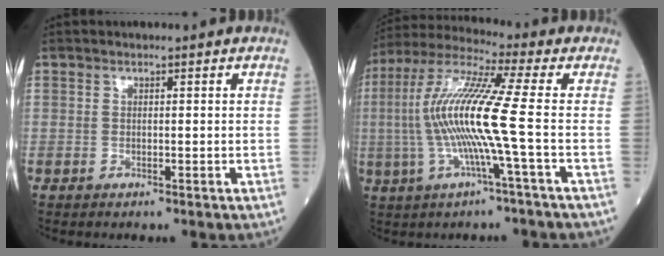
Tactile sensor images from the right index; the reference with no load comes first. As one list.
[{"total": 13.2, "force": [-1.5, -1.1, 13.1], "torque": [-0.271, 0.005, -0.040]}]